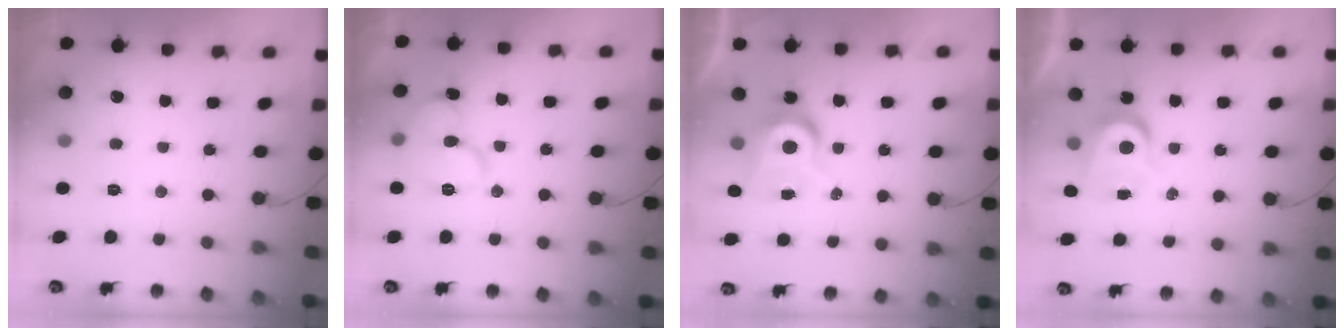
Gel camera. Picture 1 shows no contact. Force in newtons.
{"total": 10.3, "press": 10.2, "slide": 1.3}
{"total": 7.8, "press": 7.8, "slide": 0.2}
{"total": 6.4, "press": 6.4, "slide": 0.4}